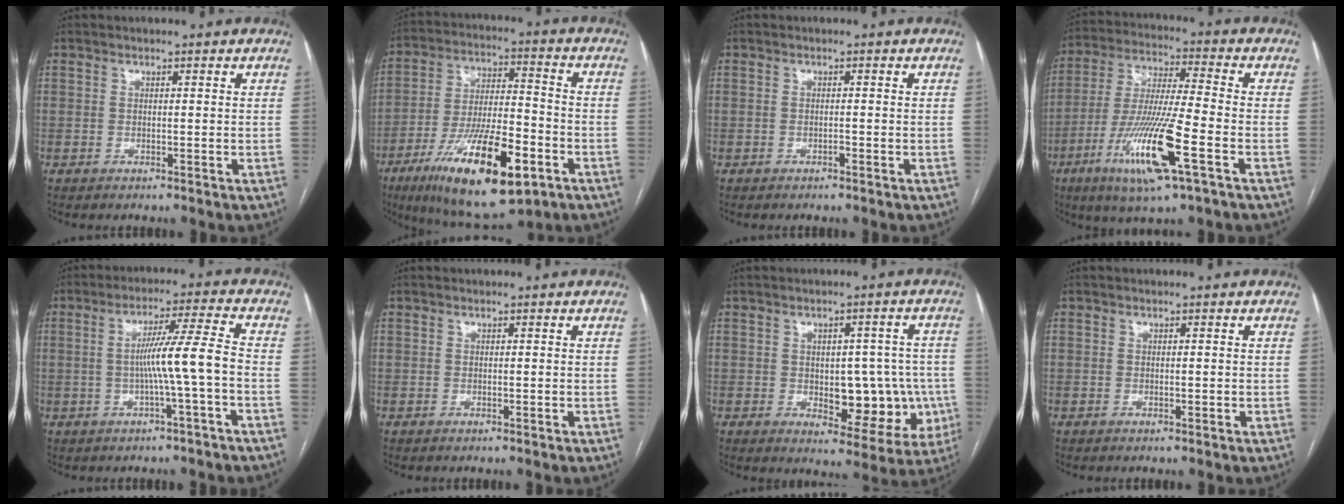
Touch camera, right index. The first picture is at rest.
{"total": 19.7, "force": [-9.7, 5.1, 16.4], "torque": [-0.297, -0.023, -0.156]}
{"total": 0.5, "force": [-0.4, 0.1, 0.3], "torque": [-0.011, 0.000, -0.006]}
{"total": 15.7, "force": [-6.5, 0.7, 14.2], "torque": [-0.290, -0.024, -0.117]}
{"total": 7.7, "force": [-1.5, -1.2, 7.5], "torque": [-0.128, 0.016, -0.022]}
{"total": 0.0}
{"total": 11.1, "force": [-2.0, 5.9, 9.2], "torque": [-0.094, 0.020, -0.010]}
{"total": 0.0}